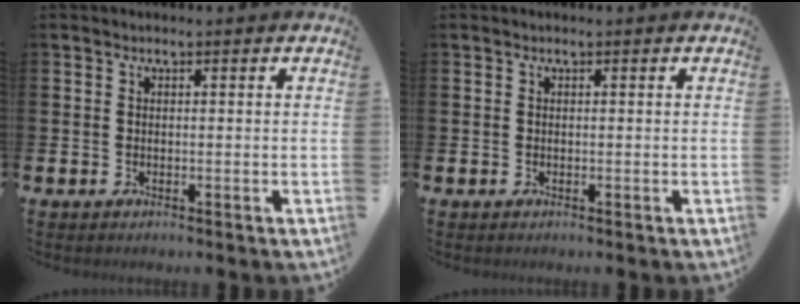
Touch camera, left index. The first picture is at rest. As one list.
[{"total": 0.0}]